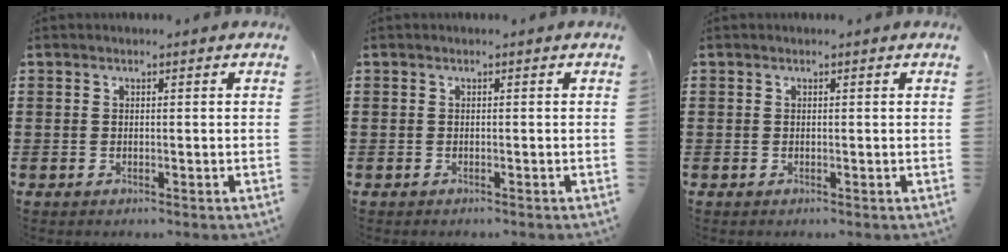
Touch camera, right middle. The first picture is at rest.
{"total": 0.0}
{"total": 0.0}